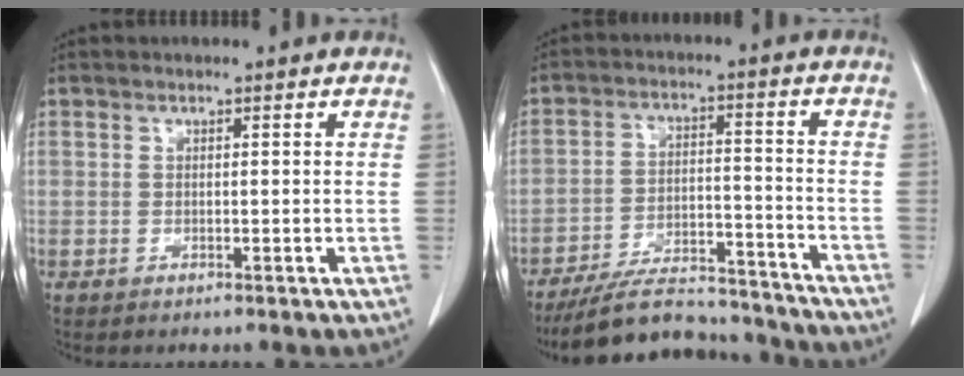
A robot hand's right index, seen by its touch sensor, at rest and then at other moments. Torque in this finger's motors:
{"motor_torque": [-0.02, -0.54, -0.06, -0.07]}